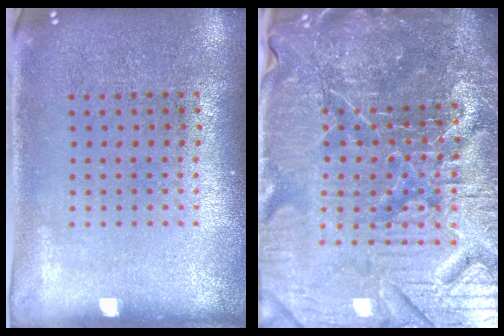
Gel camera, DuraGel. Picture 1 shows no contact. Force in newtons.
{"total": 6.9, "press": 6.2, "slide": 3.0}